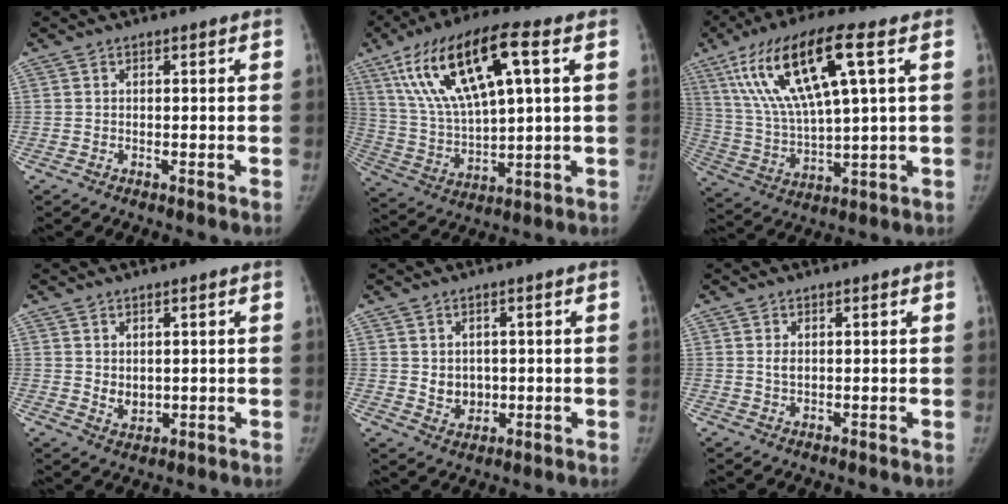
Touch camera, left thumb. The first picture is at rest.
{"total": 21.0, "force": [8.1, 7.1, 18.0], "torque": [-0.338, 0.000, 0.149]}
{"total": 19.8, "force": [7.6, 4.9, 17.5], "torque": [-0.347, -0.003, 0.142]}
{"total": 3.4, "force": [0.8, 2.5, 2.1], "torque": [-0.024, -0.013, 0.023]}
{"total": 4.5, "force": [0.4, 3.8, 2.4], "torque": [-0.020, -0.008, 0.019]}
{"total": 3.2, "force": [0.9, 2.0, 2.4], "torque": [-0.037, -0.007, 0.020]}